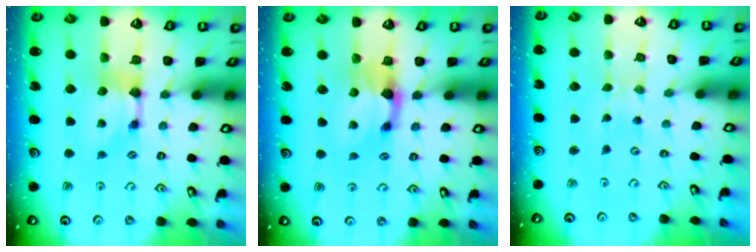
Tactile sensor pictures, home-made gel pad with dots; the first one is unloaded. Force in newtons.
{"total": 1.6, "press": 0.6, "slide": 1.5}
{"total": 5.3, "press": 5.2, "slide": 0.2}